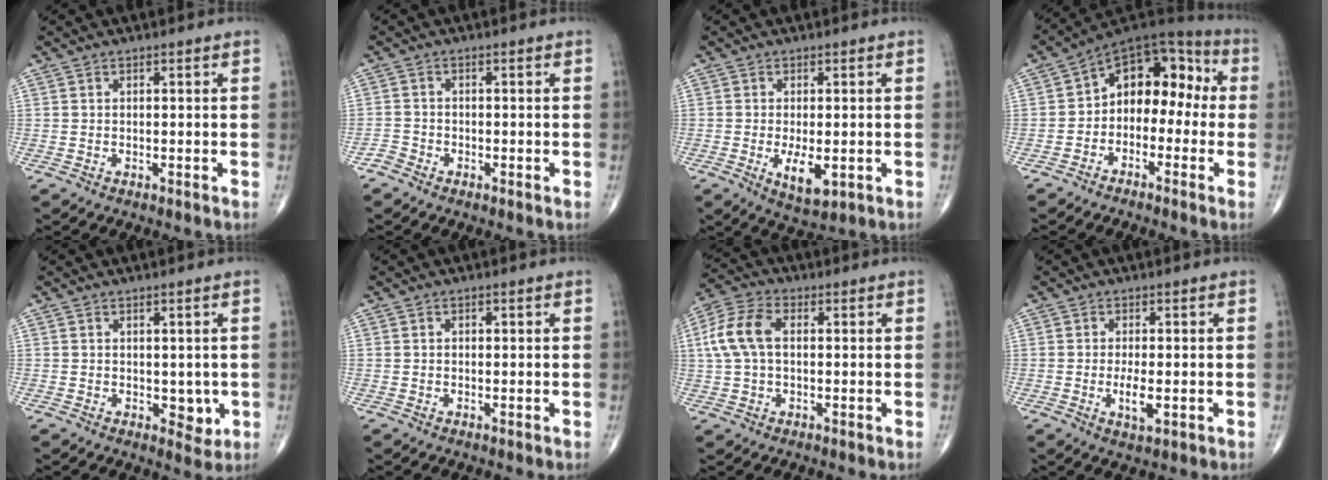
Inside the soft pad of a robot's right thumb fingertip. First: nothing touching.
{"total": 1.7, "force": [-1.4, 0.9, 0.0], "torque": [0.000, 0.001, -0.034]}
{"total": 5.8, "force": [-1.3, 2.6, 5.1], "torque": [-0.081, -0.013, -0.014]}
{"total": 13.1, "force": [-0.8, 8.9, 9.5], "torque": [-0.089, 0.054, -0.033]}
{"total": 3.4, "force": [-0.3, 2.1, 2.7], "torque": [-0.009, -0.004, 0.001]}
{"total": 0.5, "force": [0.1, 0.4, 0.3], "torque": [-0.004, 0.000, 0.000]}
{"total": 9.2, "force": [1.2, 5.6, 7.3], "torque": [-0.166, 0.025, 0.022]}
{"total": 3.4, "force": [-0.7, 1.2, 3.1], "torque": [-0.061, -0.007, -0.011]}